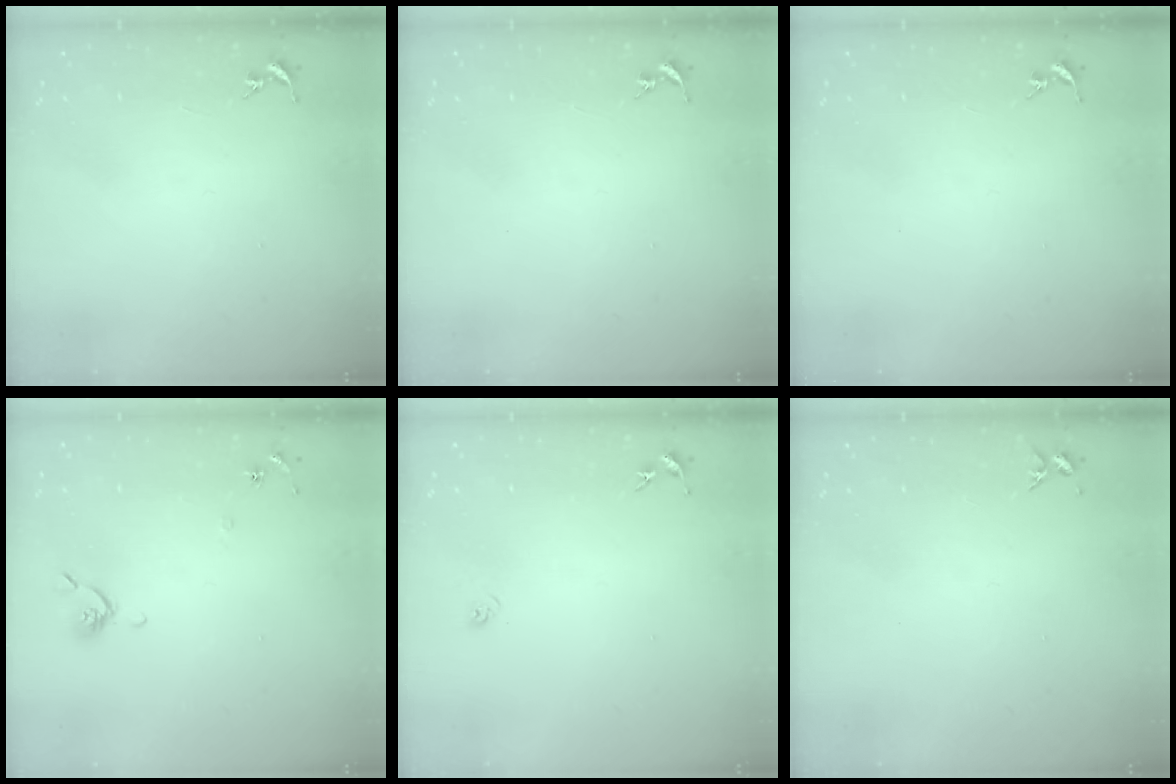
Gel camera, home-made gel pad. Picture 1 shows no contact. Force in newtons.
{"total": 0.0}
{"total": 0.0}
{"total": 6.2, "press": 6.2, "slide": 0.8}
{"total": 3.3, "press": 3.2, "slide": 0.8}
{"total": 3.7, "press": 3.6, "slide": 0.4}